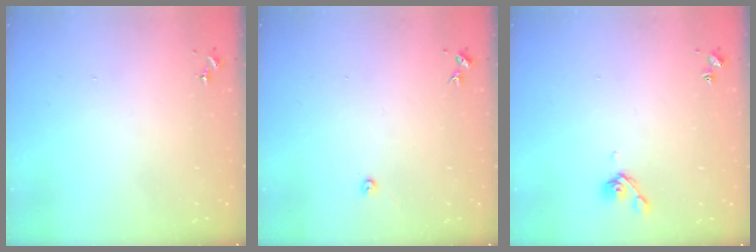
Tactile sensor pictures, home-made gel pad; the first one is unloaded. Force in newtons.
{"total": 2.2, "press": 2.2, "slide": 0.3}
{"total": 5.2, "press": 5.1, "slide": 1.0}